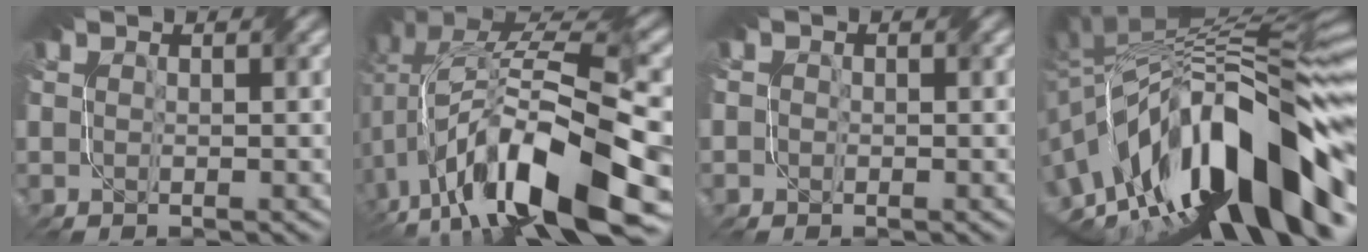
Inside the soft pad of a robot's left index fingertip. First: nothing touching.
{"total": 15.7, "force": [-3.3, 7.4, 13.4], "torque": [-0.253, -0.001, -0.049]}
{"total": 1.2, "force": [-0.4, 1.2, 0.2], "torque": [-0.003, -0.004, -0.004]}
{"total": 15.4, "force": [-4.6, 6.5, 13.1], "torque": [-0.191, 0.037, -0.096]}